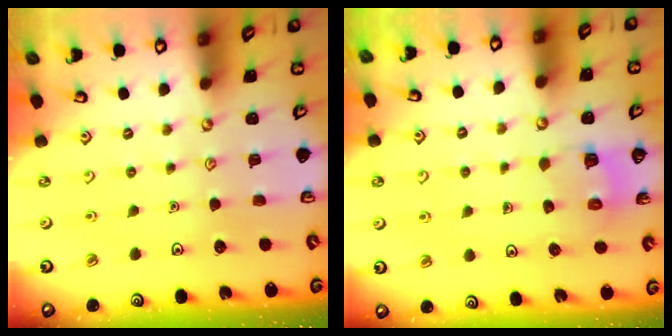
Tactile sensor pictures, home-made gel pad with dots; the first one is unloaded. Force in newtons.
{"total": 4.6, "press": 4.6, "slide": 0.2}